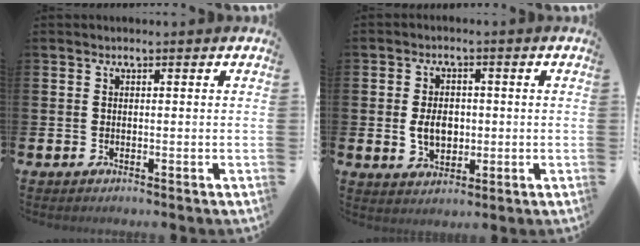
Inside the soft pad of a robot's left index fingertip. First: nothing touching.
{"total": 4.6, "force": [-0.1, 3.3, 3.2], "torque": [-0.048, 0.005, -0.009]}